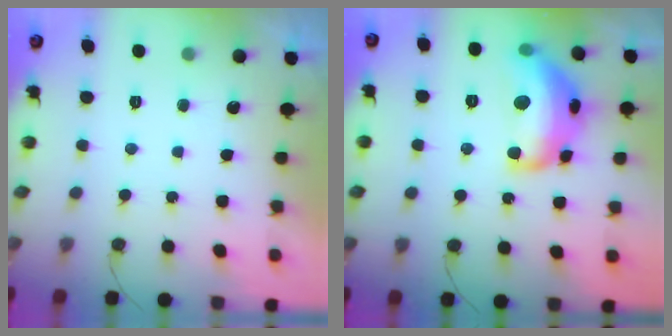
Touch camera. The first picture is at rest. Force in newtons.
{"total": 17.7, "press": 17.6, "slide": 1.3}